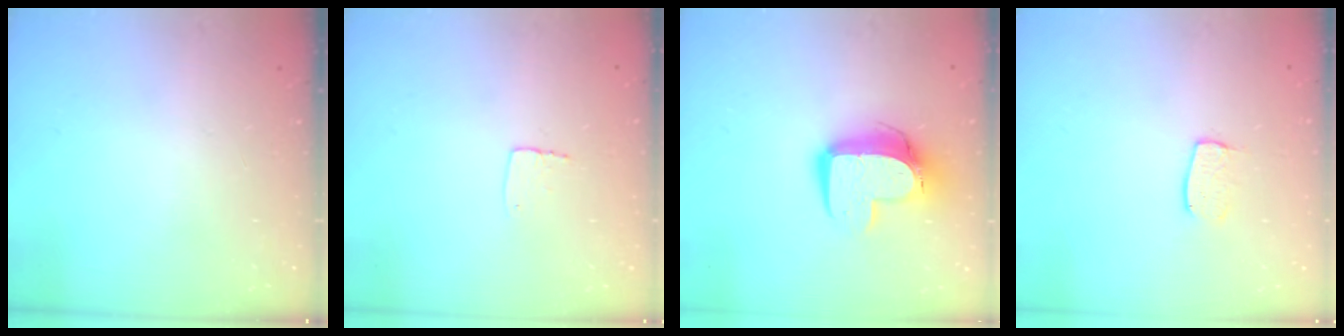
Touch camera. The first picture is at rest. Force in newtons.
{"total": 4.0, "press": 4.0, "slide": 0.3}
{"total": 13.5, "press": 13.4, "slide": 1.3}
{"total": 6.0, "press": 6.0, "slide": 0.4}